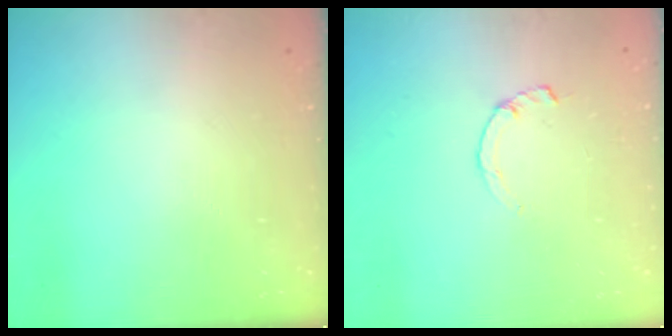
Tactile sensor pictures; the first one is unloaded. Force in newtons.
{"total": 2.2, "press": 2.2, "slide": 0.2}